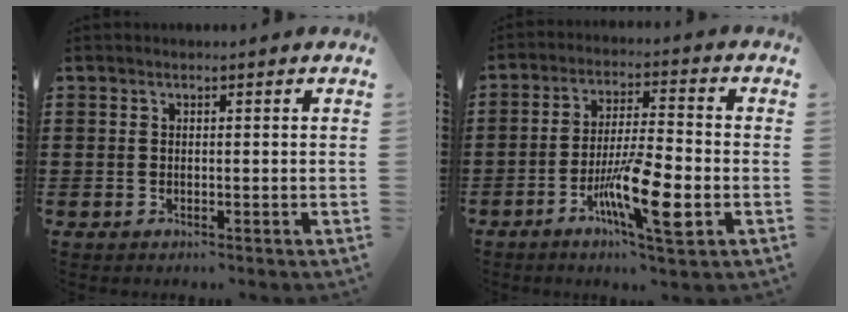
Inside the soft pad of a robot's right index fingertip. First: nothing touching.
{"total": 11.2, "force": [-4.2, 2.0, 10.2], "torque": [-0.195, -0.006, -0.075]}